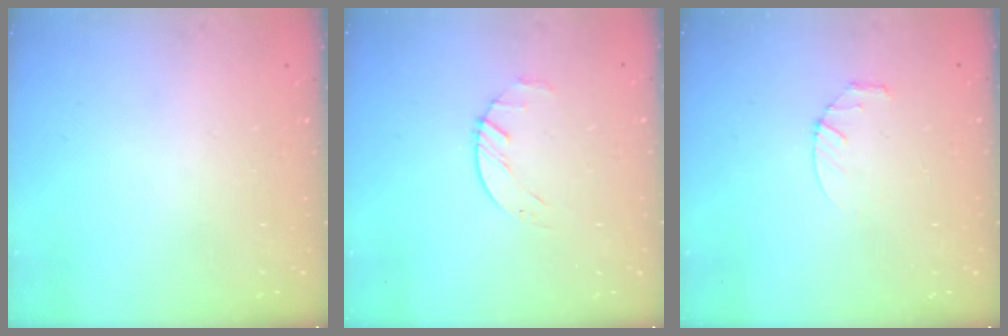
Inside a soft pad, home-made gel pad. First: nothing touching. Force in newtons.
{"total": 2.2, "press": 2.2, "slide": 0.4}
{"total": 2.8, "press": 2.8, "slide": 0.4}